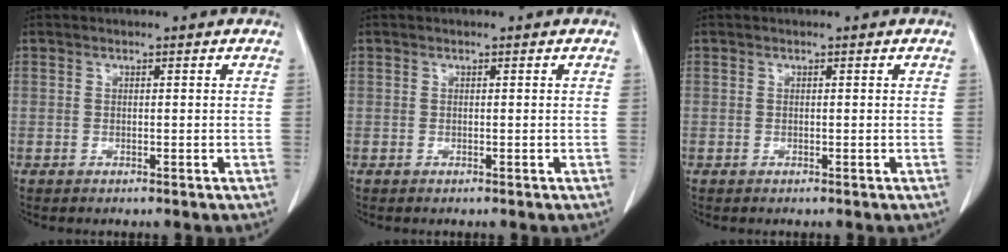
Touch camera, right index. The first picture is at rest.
{"total": 0.0}
{"total": 0.0}